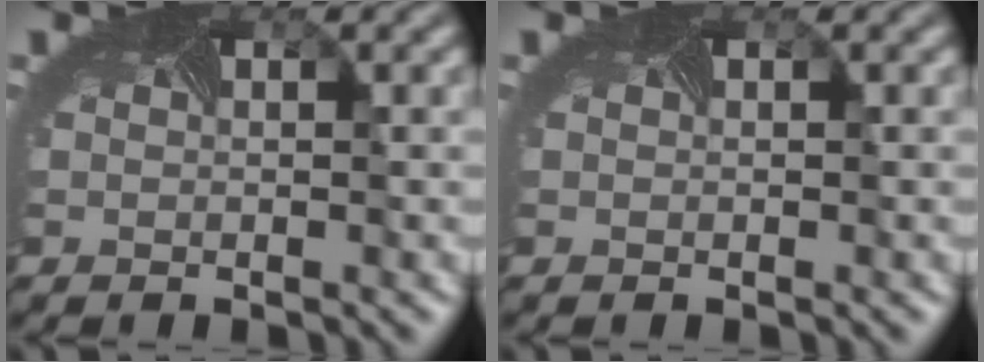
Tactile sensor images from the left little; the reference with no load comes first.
{"total": 0.0}